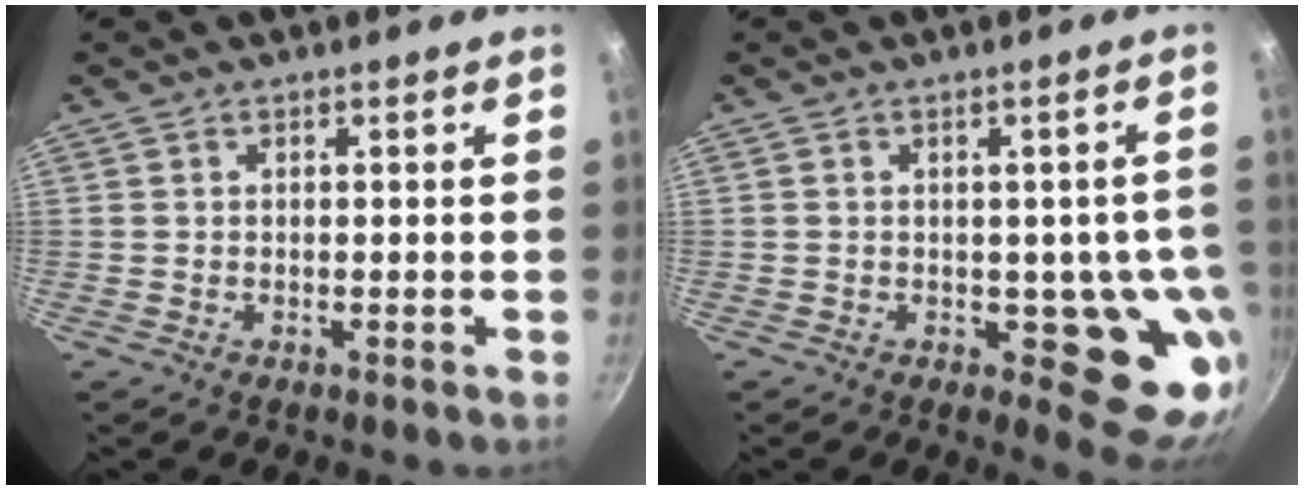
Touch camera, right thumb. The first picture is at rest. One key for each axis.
{"total": 11.9, "fx": -2.3, "fy": 6.1, "fz": 10.0, "tx": -0.054, "ty": 0.000, "tz": -0.024}